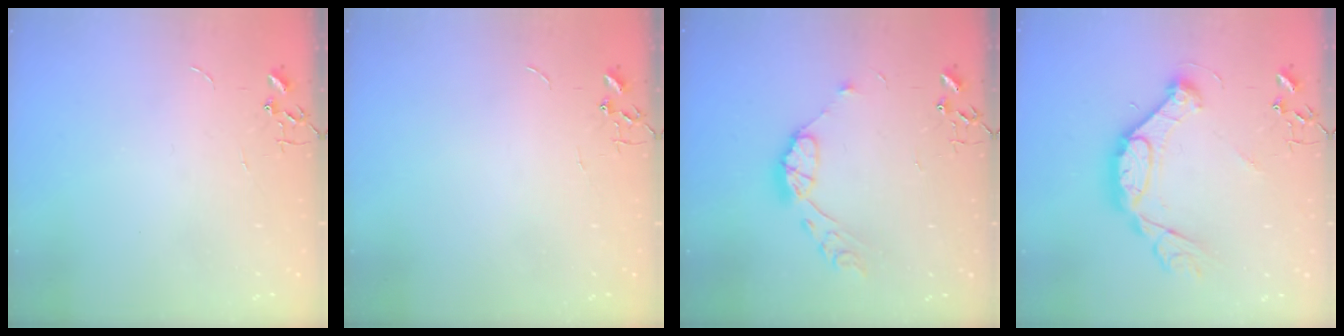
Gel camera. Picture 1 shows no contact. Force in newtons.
{"total": 0.0}
{"total": 10.2, "press": 10.2, "slide": 0.8}
{"total": 16.3, "press": 16.3, "slide": 1.5}